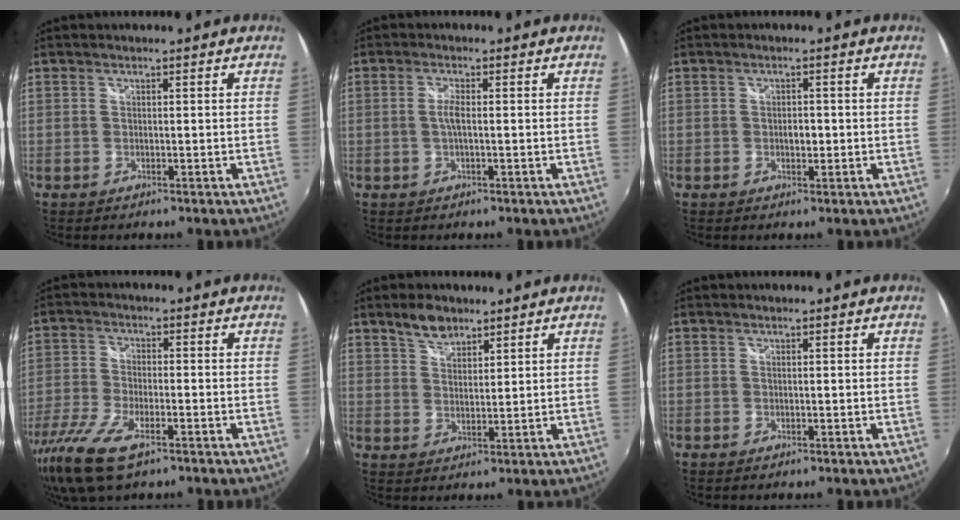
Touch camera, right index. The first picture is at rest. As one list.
[{"total": 2.3, "force": [-0.2, 0.3, 2.3], "torque": [-0.046, 0.000, -0.007]}, {"total": 1.8, "force": [-0.4, 1.2, 1.3], "torque": [-0.021, 0.000, -0.006]}, {"total": 12.2, "force": [-7.8, 4.2, 8.4], "torque": [-0.198, -0.034, -0.159]}, {"total": 5.1, "force": [3.9, 2.4, 2.2], "torque": [-0.034, 0.008, 0.072]}, {"total": 0.0}]